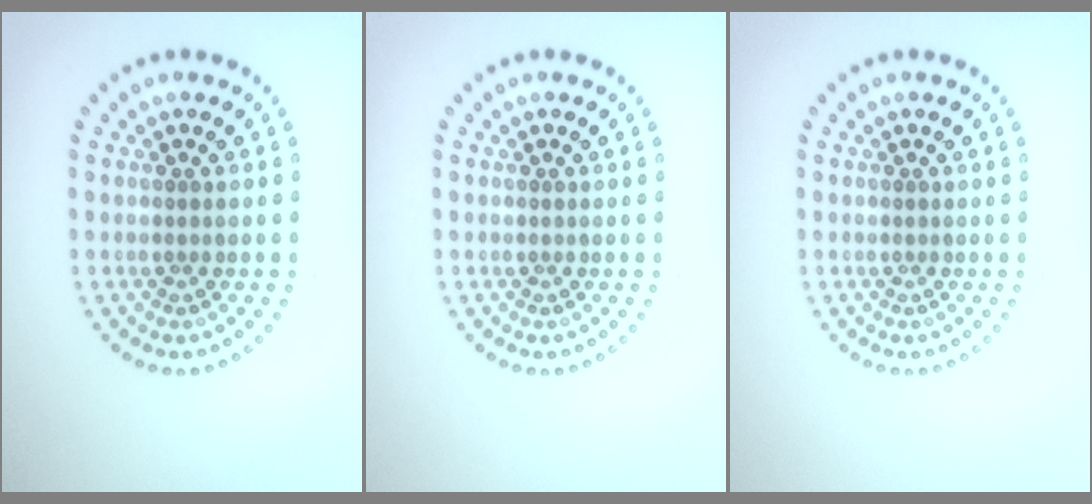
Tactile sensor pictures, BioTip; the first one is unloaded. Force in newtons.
{"total": 0.0}
{"total": 0.0}